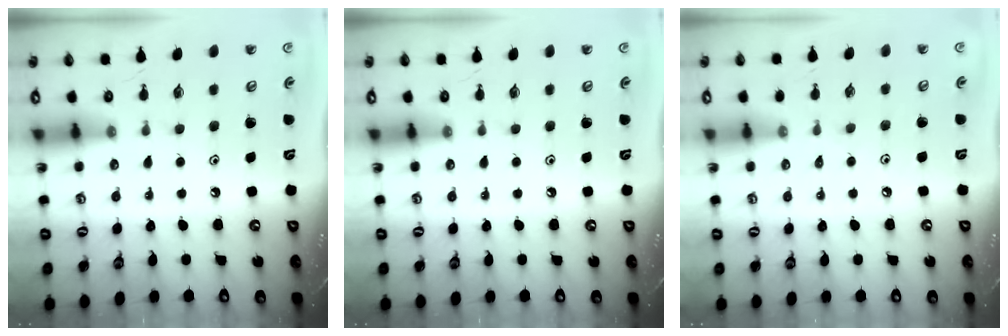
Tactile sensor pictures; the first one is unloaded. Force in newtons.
{"total": 0.0}
{"total": 2.0, "press": 1.9, "slide": 0.4}